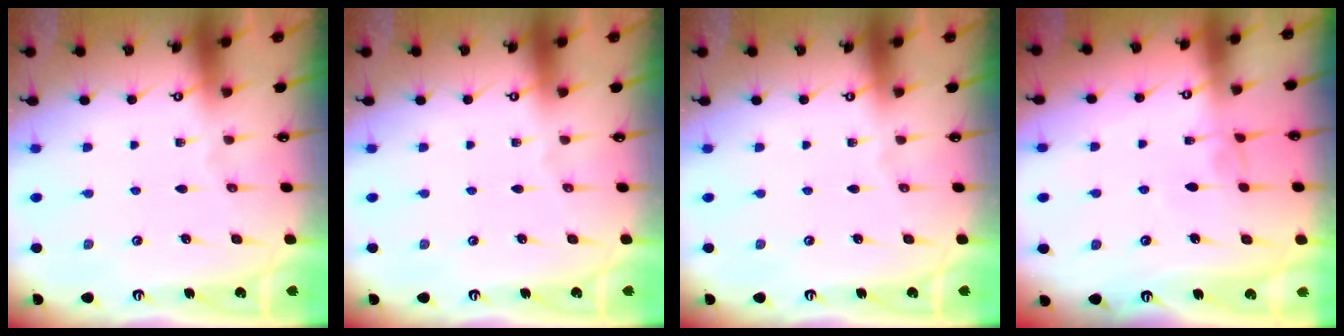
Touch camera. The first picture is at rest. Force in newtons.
{"total": 0.0}
{"total": 0.0}
{"total": 2.1, "press": 2.0, "slide": 0.3}